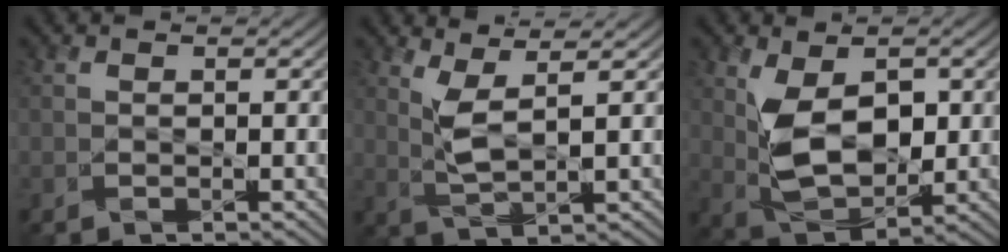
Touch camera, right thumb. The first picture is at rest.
{"total": 4.3, "force": [2.0, 0.9, 3.7], "torque": [-0.092, -0.002, 0.049]}
{"total": 8.3, "force": [1.2, 4.8, 6.7], "torque": [-0.140, -0.009, 0.028]}